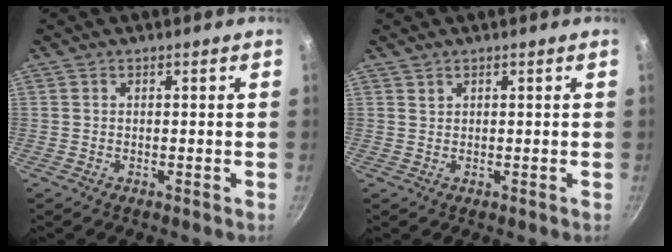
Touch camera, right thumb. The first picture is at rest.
{"total": 0.6, "force": [0.5, 0.3, 0.1], "torque": [-0.001, -0.005, 0.011]}